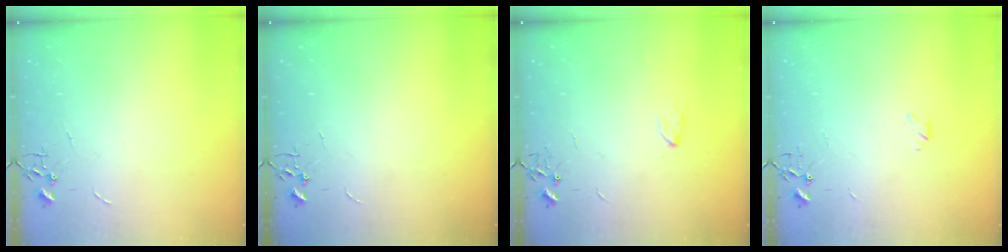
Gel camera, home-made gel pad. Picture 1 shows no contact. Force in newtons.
{"total": 0.0}
{"total": 3.5, "press": 3.4, "slide": 0.6}
{"total": 2.9, "press": 2.9, "slide": 0.5}